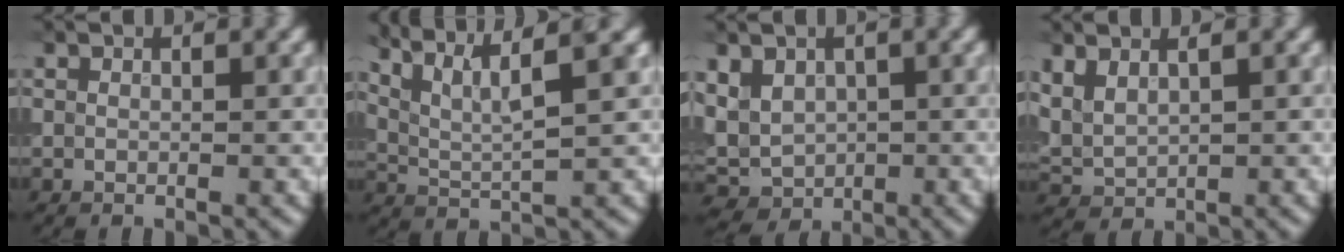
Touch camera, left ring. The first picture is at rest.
{"total": 6.0, "force": [4.1, 1.0, 4.4], "torque": [-0.085, 0.011, 0.069]}
{"total": 4.5, "force": [0.8, 3.6, 2.5], "torque": [-0.050, 0.002, 0.012]}
{"total": 2.5, "force": [1.2, 1.4, 1.6], "torque": [-0.044, 0.000, 0.031]}